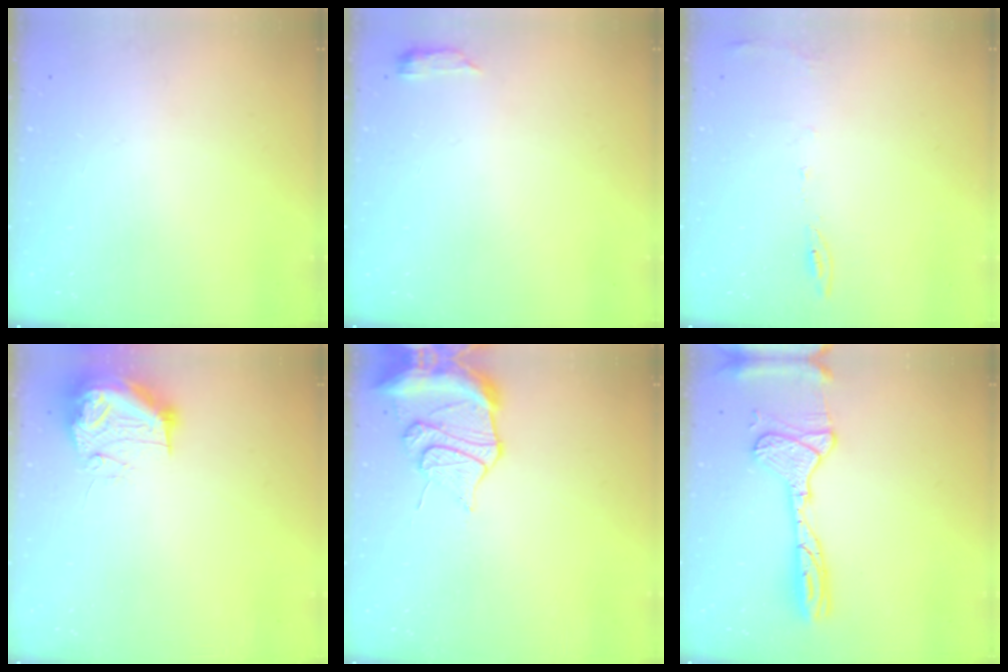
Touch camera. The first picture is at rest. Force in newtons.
{"total": 2.8, "press": 2.8, "slide": 0.5}
{"total": 6.5, "press": 6.5, "slide": 0.9}
{"total": 10.8, "press": 10.7, "slide": 1.2}
{"total": 13.1, "press": 13.1, "slide": 1.3}
{"total": 15.3, "press": 15.1, "slide": 2.2}